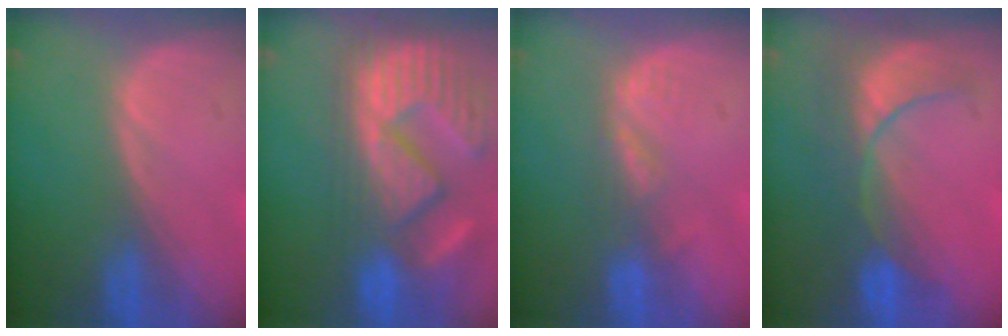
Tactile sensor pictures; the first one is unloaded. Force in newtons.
{"total": 13.9, "press": 12.0, "slide": 7.0}
{"total": 3.2, "press": 2.6, "slide": 1.9}
{"total": 7.8, "press": 7.5, "slide": 1.9}